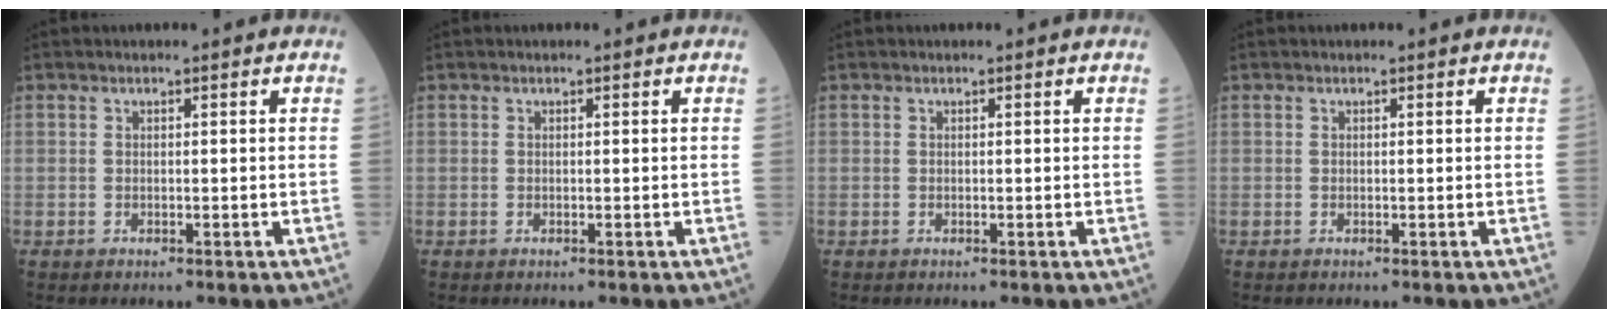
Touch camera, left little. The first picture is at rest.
{"total": 0.0}
{"total": 0.0}
{"total": 0.0}